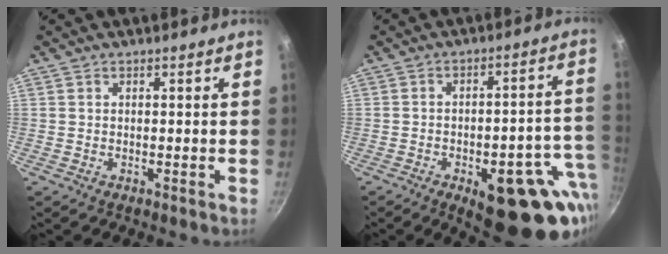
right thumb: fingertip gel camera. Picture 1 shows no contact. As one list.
[{"total": 20.6, "force": [-7.2, 8.4, 17.3], "torque": [-0.156, 0.022, -0.085]}]